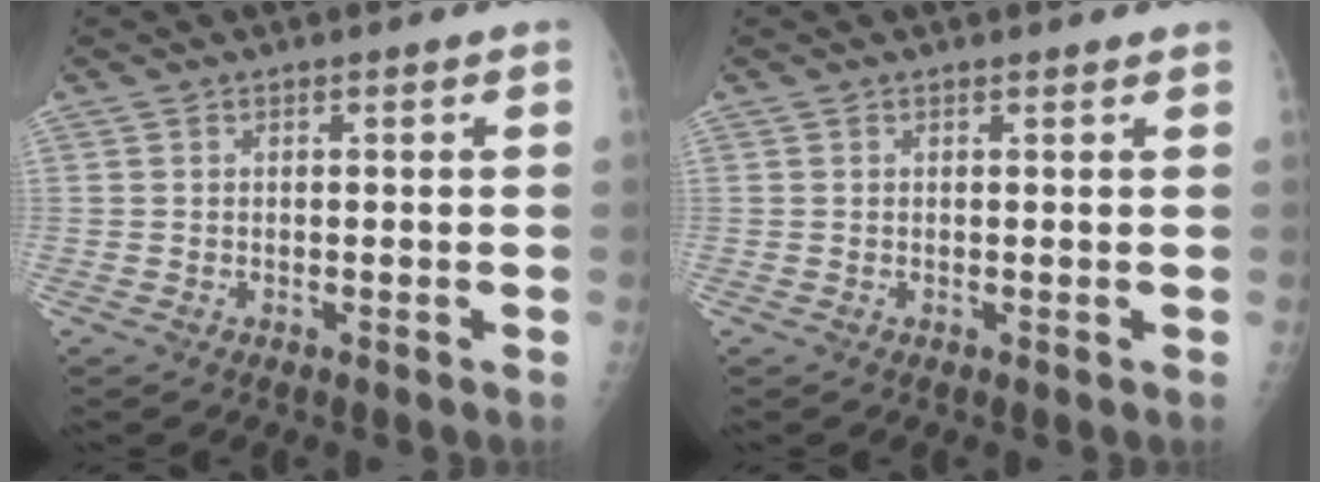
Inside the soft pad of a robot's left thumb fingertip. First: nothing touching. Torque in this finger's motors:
{"motor_torque": [0.50, -0.02, -0.18, -0.11, 0.00]}